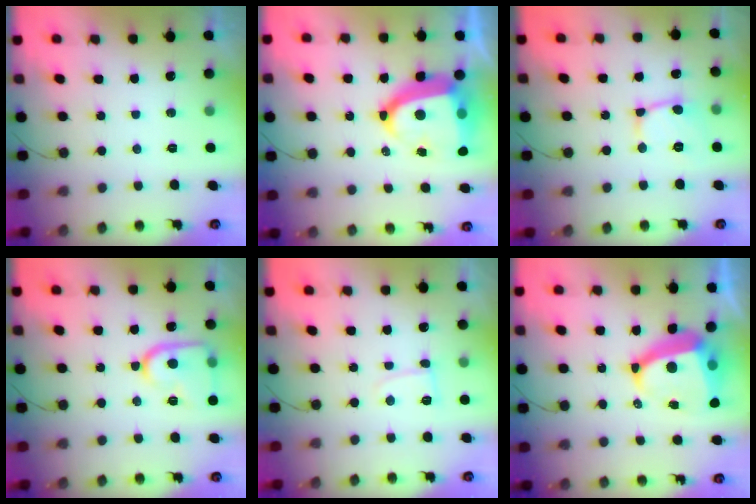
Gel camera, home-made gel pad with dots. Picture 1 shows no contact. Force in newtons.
{"total": 18.7, "press": 18.5, "slide": 2.7}
{"total": 5.8, "press": 5.8, "slide": 0.8}
{"total": 15.2, "press": 15.1, "slide": 1.3}
{"total": 4.4, "press": 4.4, "slide": 0.5}
{"total": 13.1, "press": 13.0, "slide": 1.7}